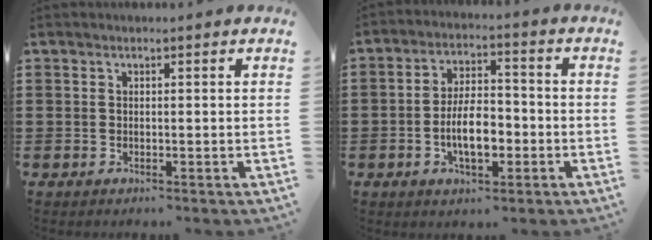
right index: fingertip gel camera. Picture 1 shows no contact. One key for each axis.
{"total": 7.4, "fx": -2.2, "fy": 3.5, "fz": 6.2, "tx": -0.118, "ty": 0.004, "tz": -0.044}